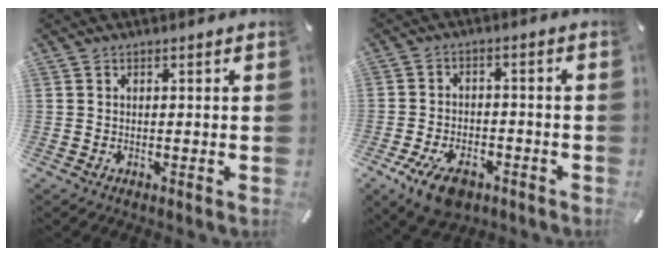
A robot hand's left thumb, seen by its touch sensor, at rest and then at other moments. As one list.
[{"total": 8.2, "force": [-4.7, 4.6, 5.0], "torque": [-0.105, 0.016, -0.084]}]